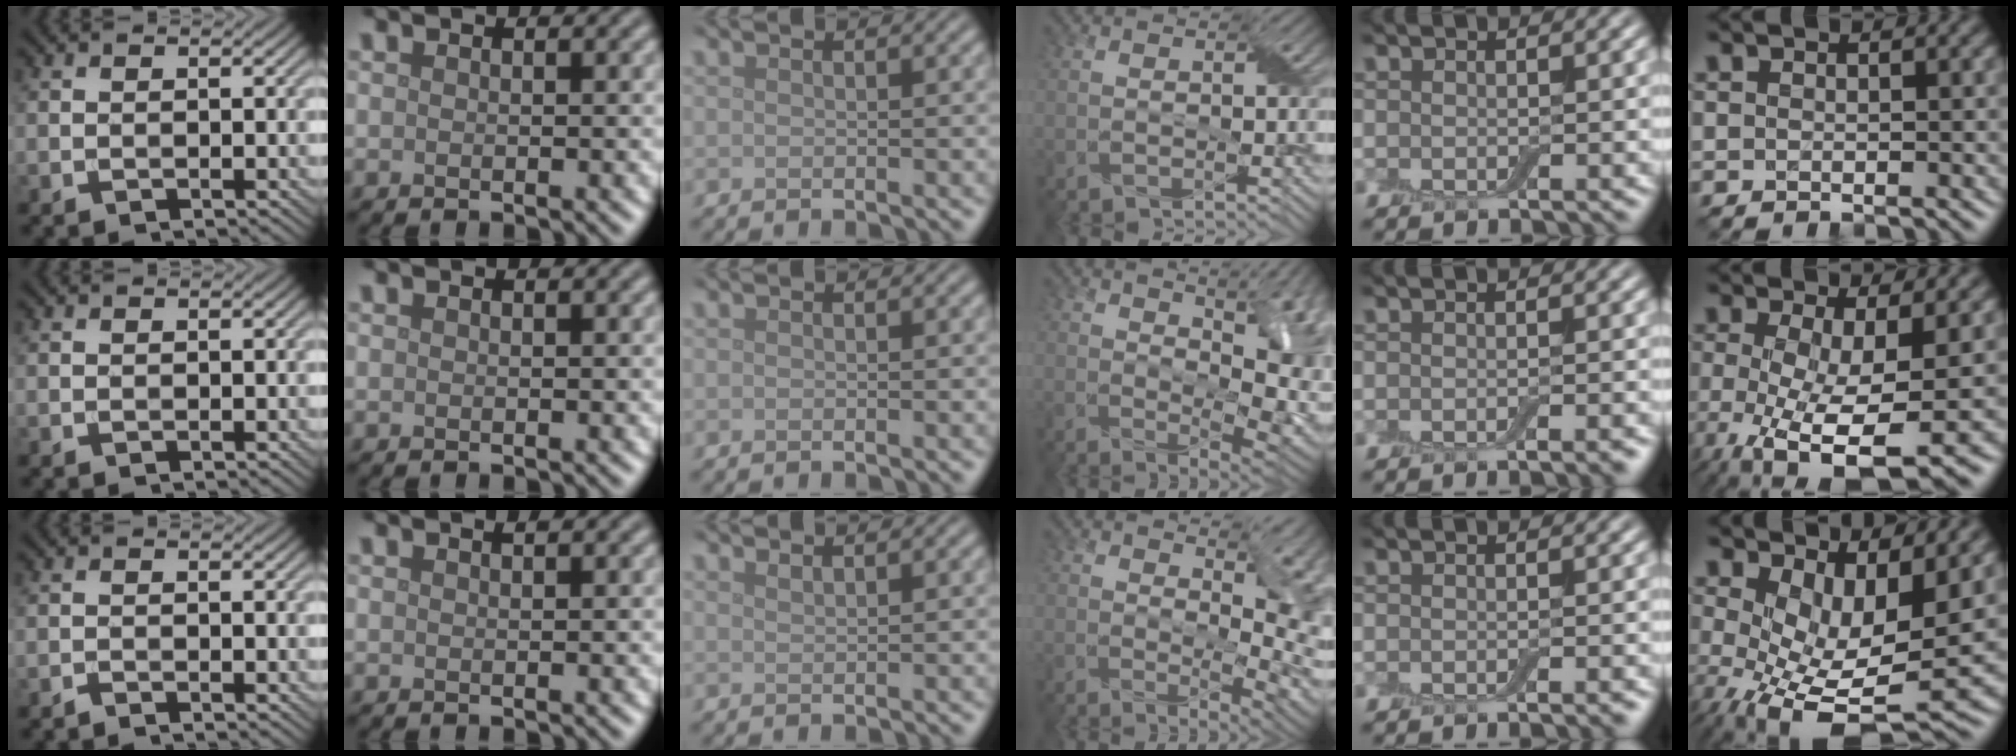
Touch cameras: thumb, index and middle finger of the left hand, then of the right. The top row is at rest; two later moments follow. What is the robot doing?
{"motion": "peel", "object": "aluminum foil"}